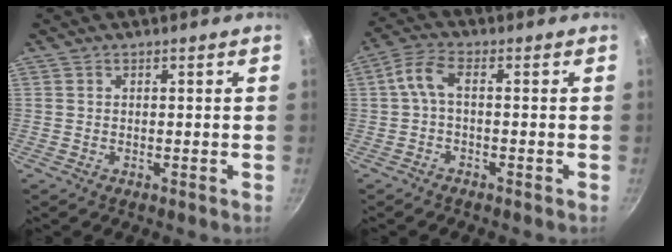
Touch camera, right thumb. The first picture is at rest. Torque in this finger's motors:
{"motor_torque": [-0.21, 0.35, 0.57, -0.45, 0.05]}